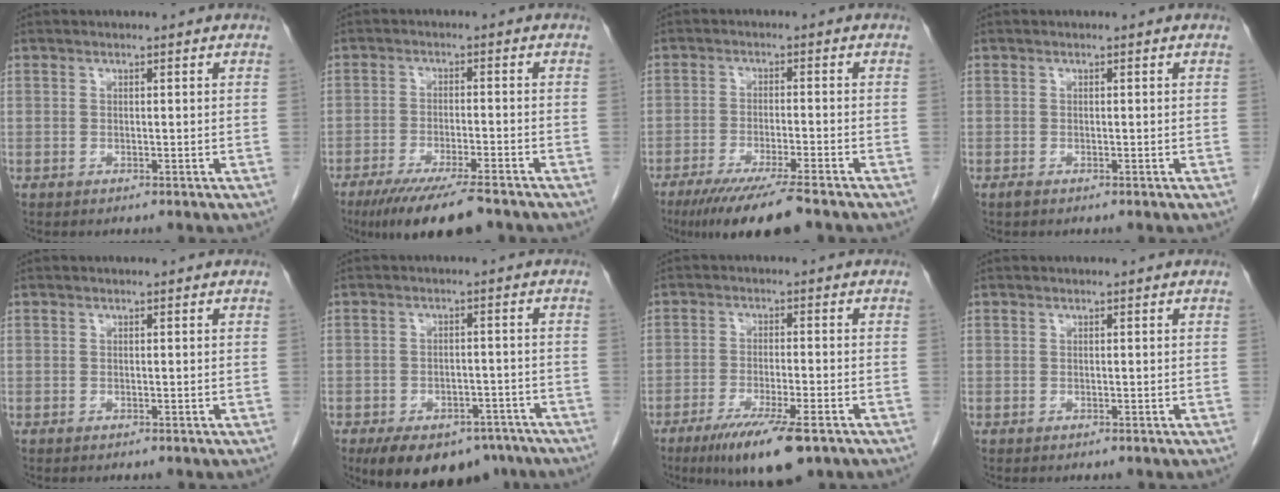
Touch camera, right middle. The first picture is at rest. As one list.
[{"total": 10.5, "force": [-8.0, 1.4, 6.7], "torque": [-0.107, -0.023, -0.128]}, {"total": 9.7, "force": [-7.2, 0.3, 6.4], "torque": [-0.102, -0.025, -0.118]}, {"total": 0.5, "force": [-0.4, 0.1, 0.3], "torque": [-0.010, -0.001, -0.006]}, {"total": 0.0}, {"total": 13.8, "force": [-9.6, 7.5, 6.5], "torque": [-0.113, 0.002, -0.130]}, {"total": 10.2, "force": [-6.5, 1.5, 7.7], "torque": [-0.130, -0.023, -0.103]}, {"total": 0.0}]